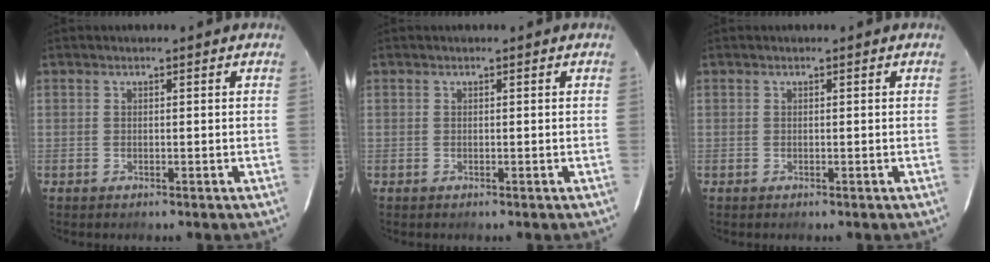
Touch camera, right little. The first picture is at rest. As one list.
[{"total": 0.0}, {"total": 0.0}]